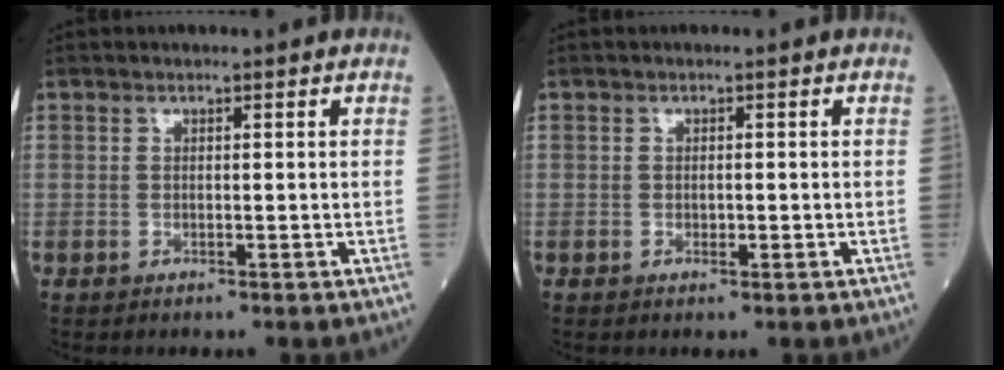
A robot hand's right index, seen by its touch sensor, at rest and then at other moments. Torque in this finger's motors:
{"motor_torque": [-0.09, 0.00, -0.06, 0.00]}